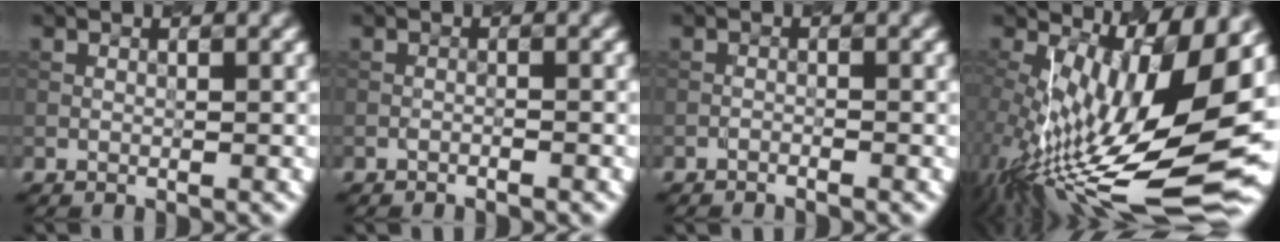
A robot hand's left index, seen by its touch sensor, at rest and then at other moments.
{"total": 0.6, "force": [-0.6, 0.0, 0.0], "torque": [0.001, 0.004, -0.014]}
{"total": 0.7, "force": [-0.7, 0.0, 0.1], "torque": [-0.002, 0.004, -0.016]}
{"total": 15.5, "force": [0.8, 5.2, 14.5], "torque": [-0.248, -0.019, 0.031]}